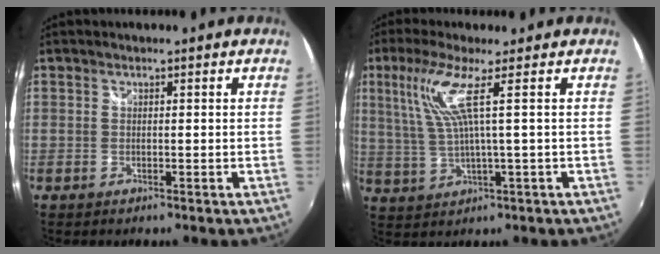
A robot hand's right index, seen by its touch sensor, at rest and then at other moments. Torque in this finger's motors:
{"motor_torque": [0.82, 0.19, 0.40, 0.13]}